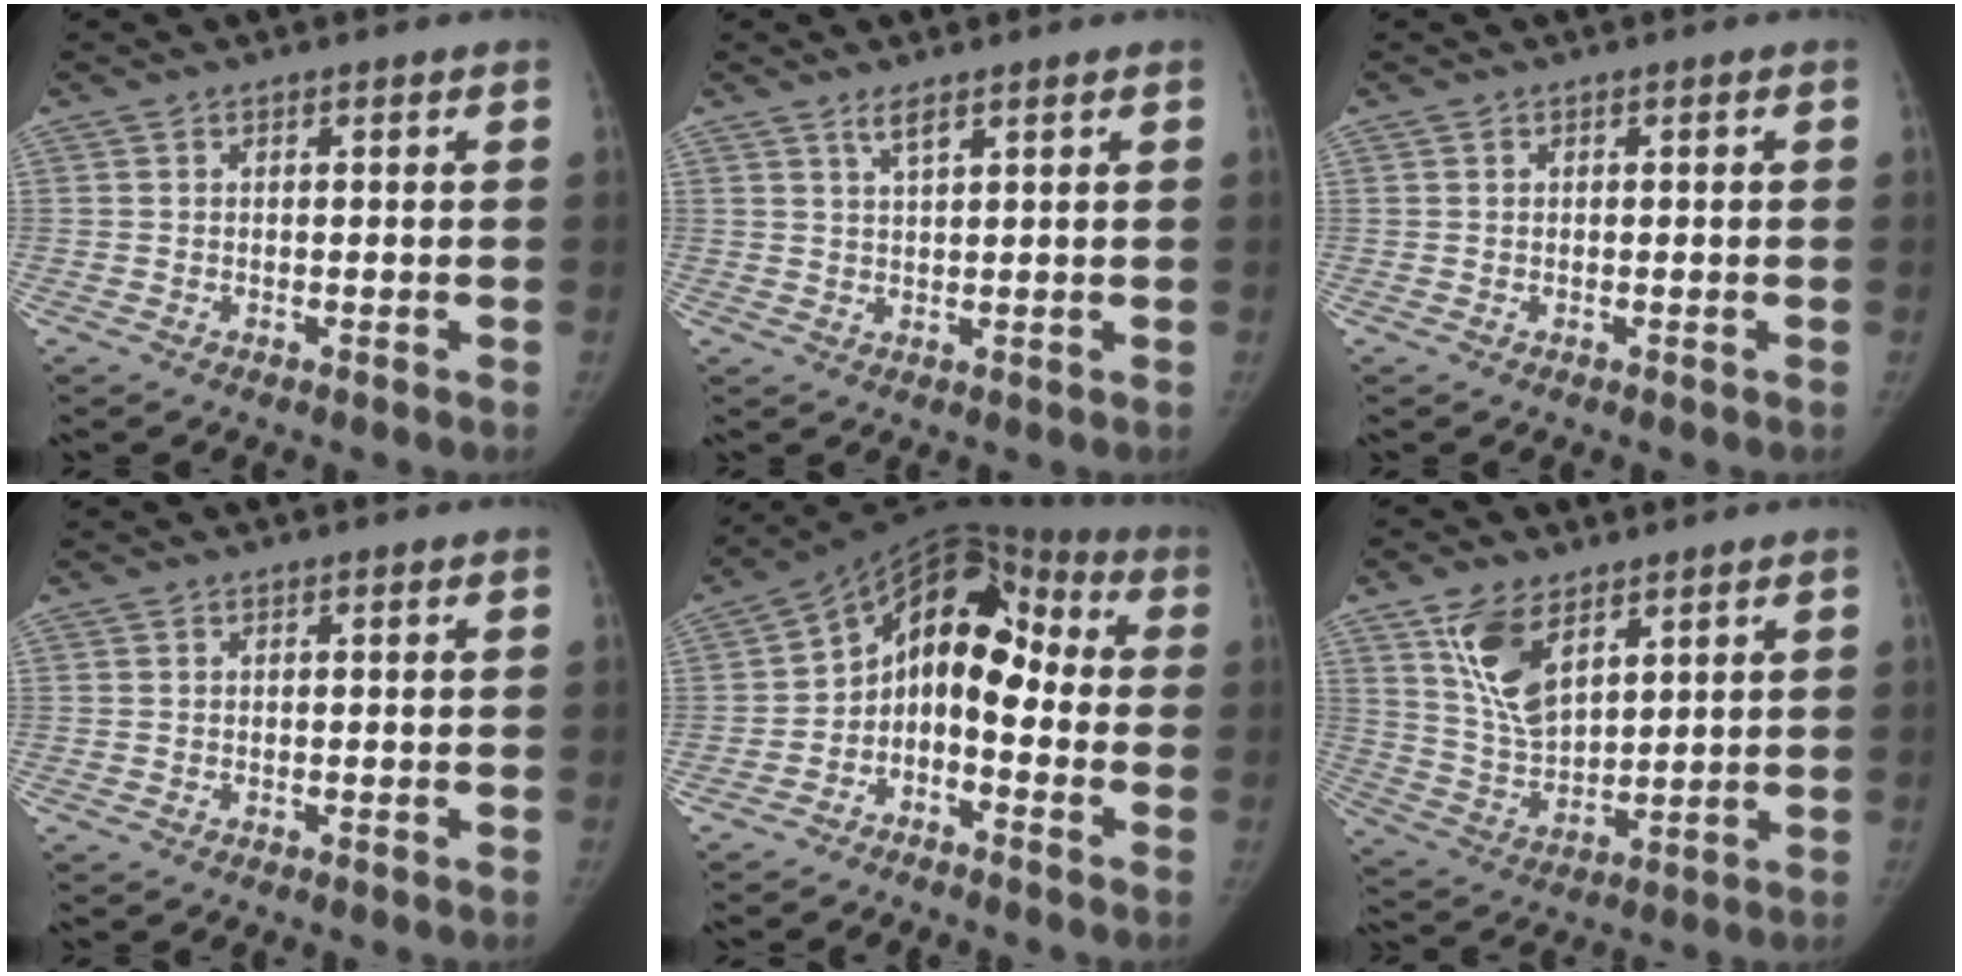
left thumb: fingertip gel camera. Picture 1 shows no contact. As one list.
[{"total": 2.6, "force": [1.8, 0.4, 1.8], "torque": [-0.038, -0.009, 0.039]}, {"total": 0.0}, {"total": 0.0}, {"total": 12.4, "force": [-2.5, 8.6, 8.6], "torque": [-0.093, 0.090, -0.060]}, {"total": 11.4, "force": [6.1, 6.0, 7.5], "torque": [-0.122, -0.030, 0.129]}]